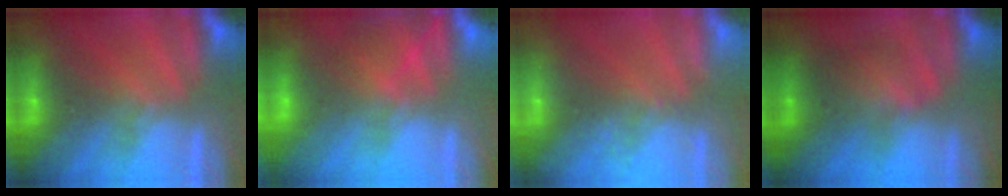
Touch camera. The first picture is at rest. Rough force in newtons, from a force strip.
{"total": 2.8}
{"total": 2.3}
{"total": 2.1}